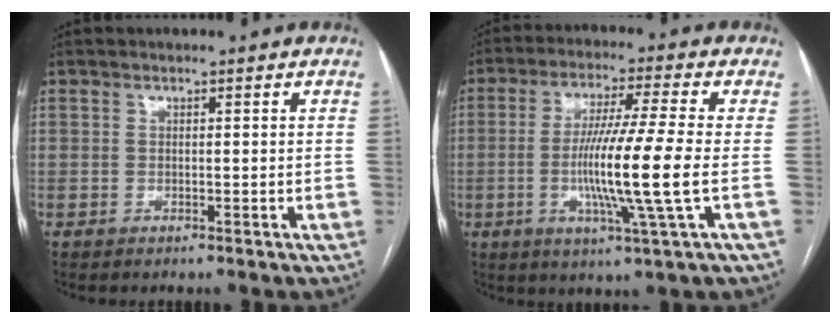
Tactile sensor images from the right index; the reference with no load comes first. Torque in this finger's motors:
{"motor_torque": [1.97, -0.17, 1.00, 0.21]}